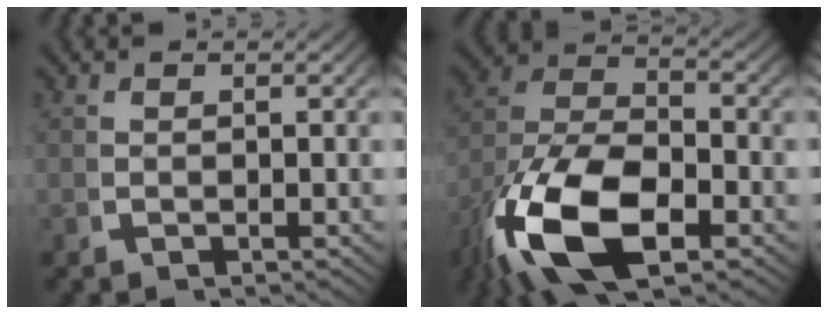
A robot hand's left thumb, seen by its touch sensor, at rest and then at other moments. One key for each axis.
{"total": 14.1, "fx": -3.3, "fy": 8.2, "fz": 11.1, "tx": -0.254, "ty": -0.056, "tz": -0.032}